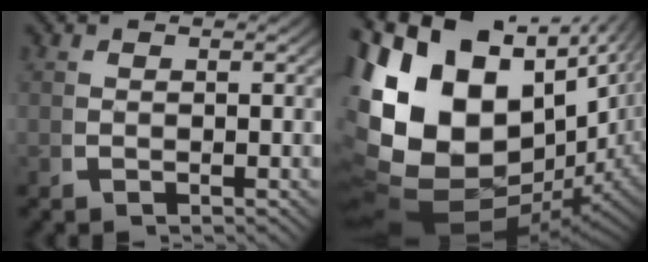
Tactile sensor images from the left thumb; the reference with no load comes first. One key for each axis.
{"total": 22.0, "fx": -0.2, "fy": 15.8, "fz": 15.4, "tx": -0.309, "ty": -0.046, "tz": 0.012}